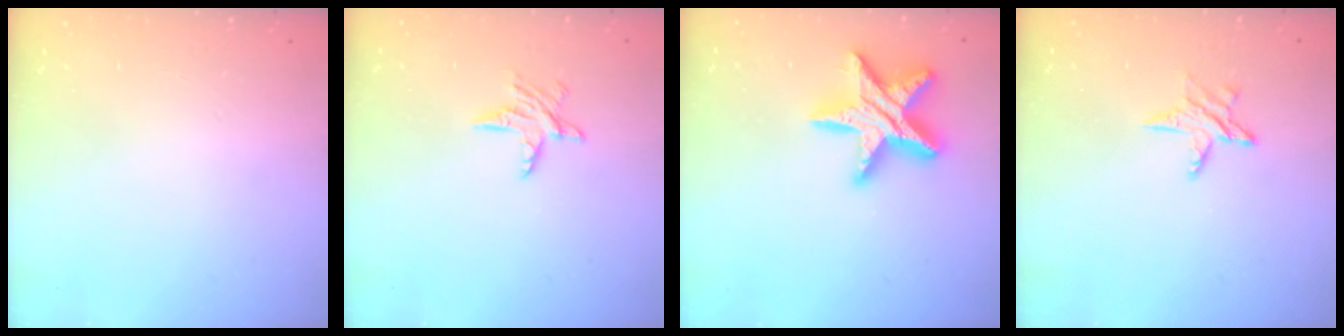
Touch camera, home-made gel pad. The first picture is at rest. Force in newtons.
{"total": 5.8, "press": 5.8, "slide": 0.5}
{"total": 16.9, "press": 16.9, "slide": 1.1}
{"total": 4.8, "press": 4.8, "slide": 0.5}